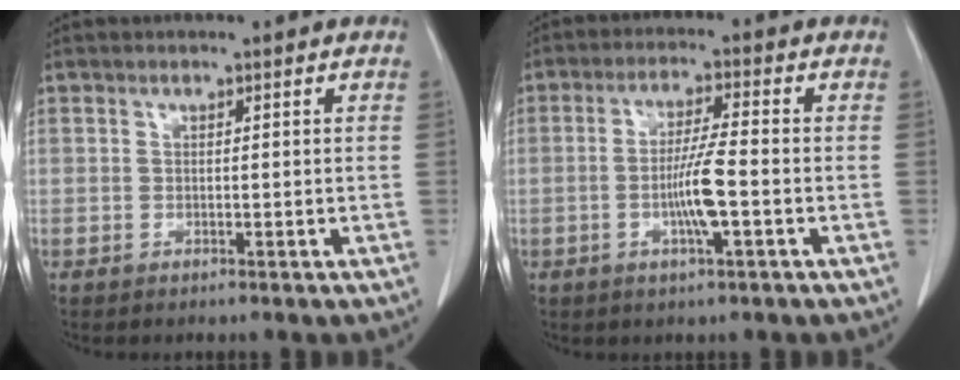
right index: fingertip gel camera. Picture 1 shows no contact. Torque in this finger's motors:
{"motor_torque": [0.04, 0.07, 0.11, 0.06]}